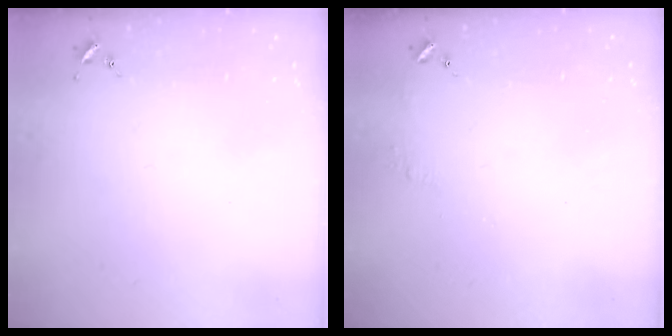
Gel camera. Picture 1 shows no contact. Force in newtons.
{"total": 4.8, "press": 4.8, "slide": 0.4}